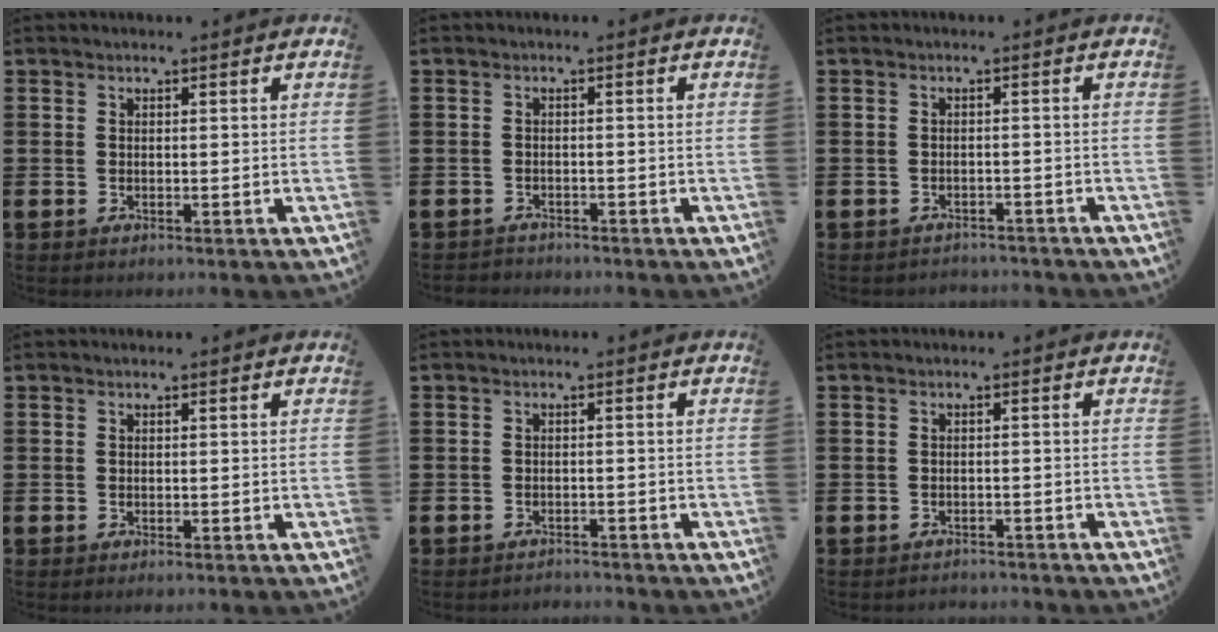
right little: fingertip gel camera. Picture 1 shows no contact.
{"total": 1.0, "force": [-1.0, 0.2, -0.1], "torque": [0.000, 0.002, -0.022]}
{"total": 1.1, "force": [-1.1, 0.1, -0.1], "torque": [-0.003, 0.003, -0.025]}
{"total": 0.0}
{"total": 1.2, "force": [-1.1, 0.0, -0.2], "torque": [0.000, 0.005, -0.025]}
{"total": 1.0, "force": [-1.0, 0.1, -0.1], "torque": [-0.002, 0.003, -0.022]}